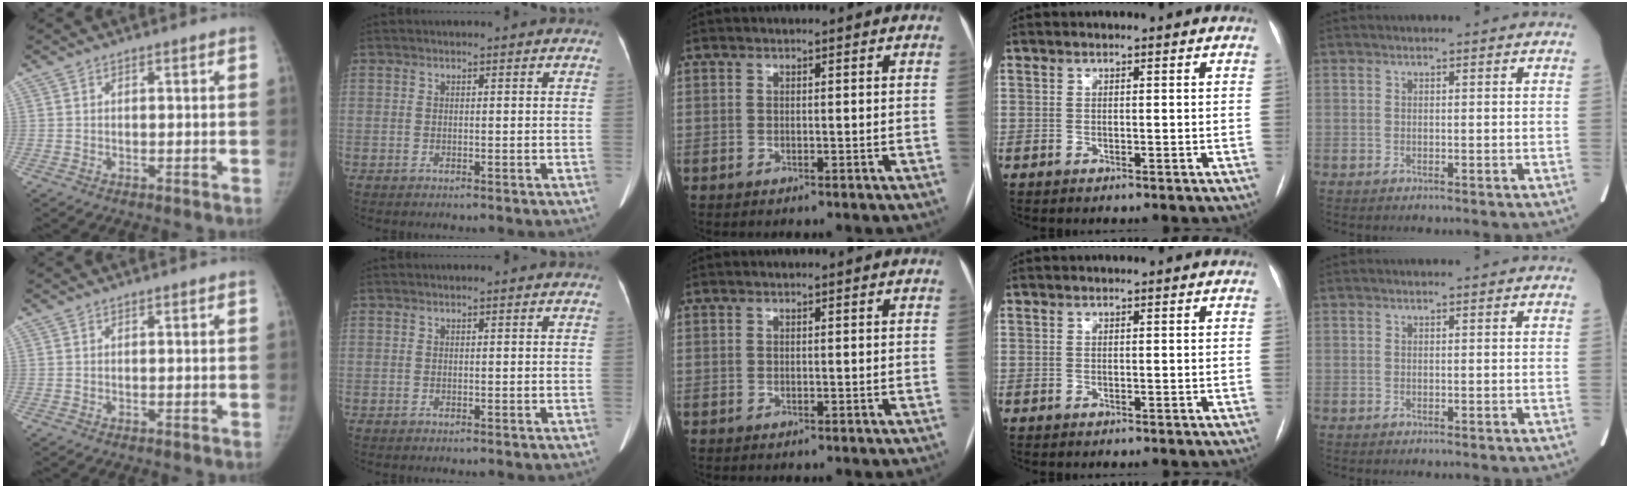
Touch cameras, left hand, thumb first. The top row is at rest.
{}